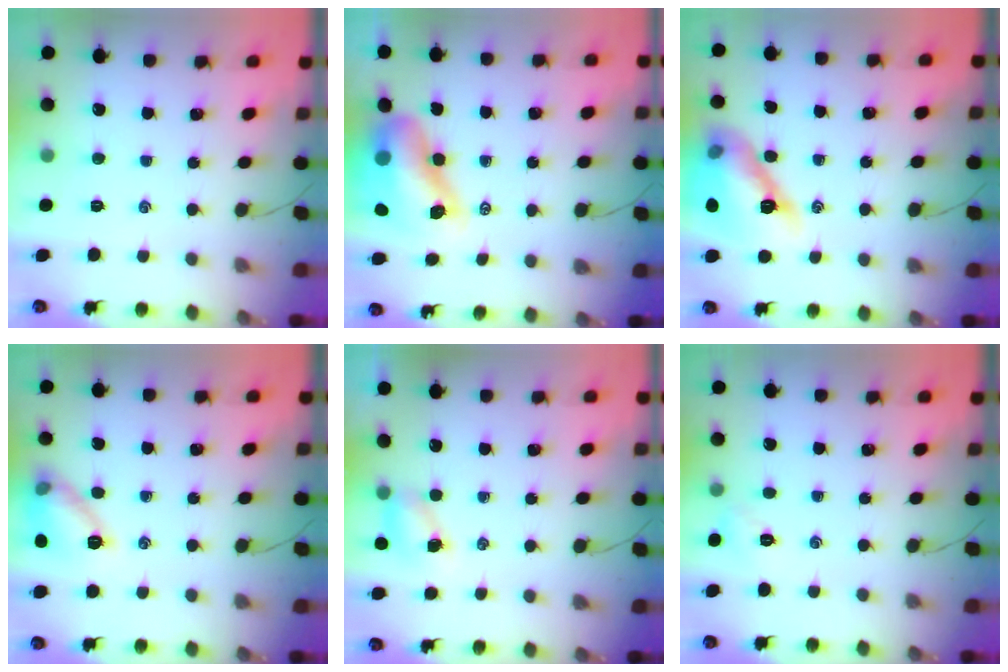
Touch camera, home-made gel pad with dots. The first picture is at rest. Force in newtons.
{"total": 14.6, "press": 14.1, "slide": 3.9}
{"total": 14.3, "press": 14.0, "slide": 2.8}
{"total": 11.7, "press": 11.7, "slide": 1.0}
{"total": 4.8, "press": 4.8, "slide": 0.7}
{"total": 2.6, "press": 2.6, "slide": 0.6}